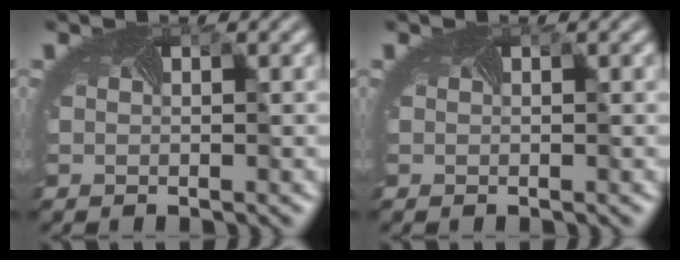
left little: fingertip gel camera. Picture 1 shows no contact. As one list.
[{"total": 0.0}]